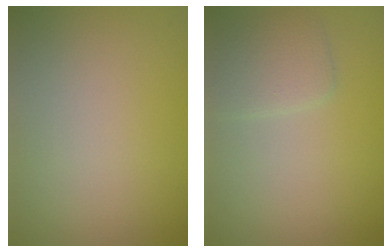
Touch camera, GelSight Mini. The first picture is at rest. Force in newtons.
{"total": 2.2, "press": 2.2, "slide": 0.1}